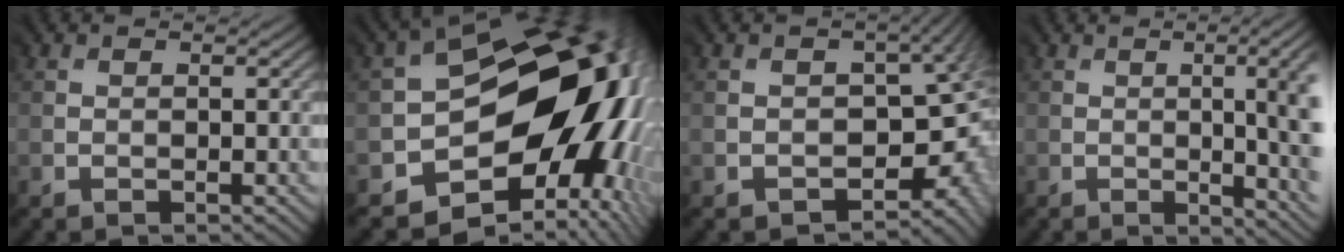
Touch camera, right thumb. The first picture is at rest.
{"total": 16.0, "force": [-3.6, 11.3, 10.7], "torque": [-0.132, -0.019, -0.053]}
{"total": 9.1, "force": [-4.0, 6.4, 5.1], "torque": [-0.018, -0.011, -0.031]}
{"total": 9.8, "force": [-1.2, 3.7, 9.0], "torque": [-0.076, 0.008, -0.017]}